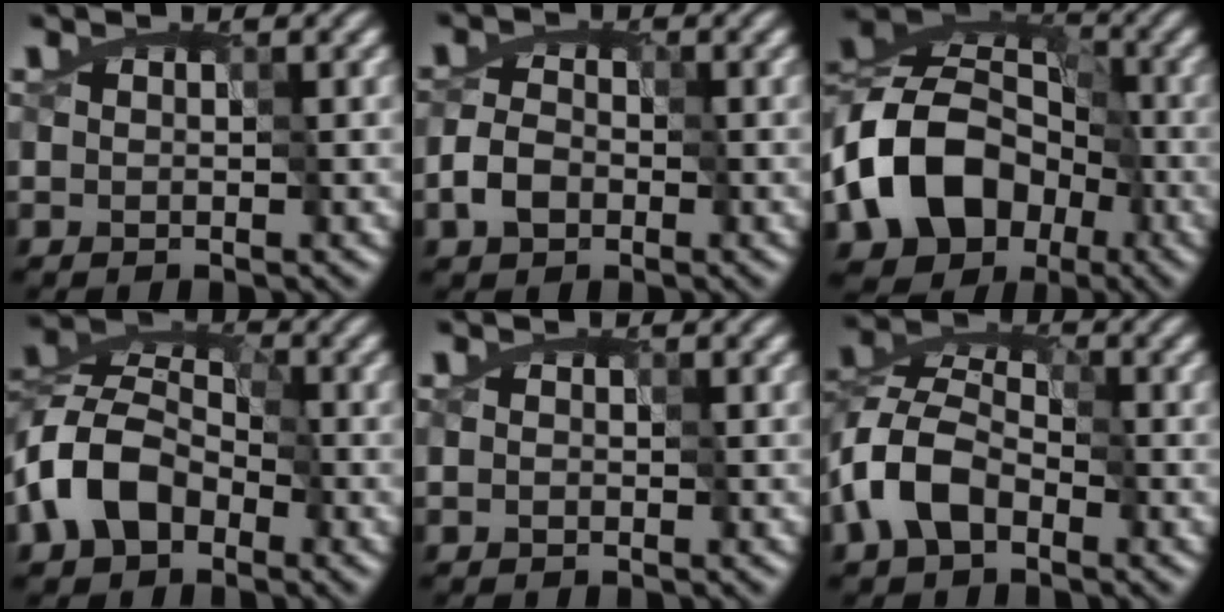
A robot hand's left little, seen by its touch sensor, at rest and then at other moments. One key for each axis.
{"total": 3.2, "fx": -2.6, "fy": 1.6, "fz": 1.0, "tx": -0.015, "ty": 0.002, "tz": -0.051}
{"total": 11.9, "fx": -5.7, "fy": 8.4, "fz": 6.2, "tx": -0.118, "ty": 0.004, "tz": -0.114}
{"total": 6.8, "fx": -4.9, "fy": 3.9, "fz": 2.8, "tx": -0.056, "ty": 0.012, "tz": -0.114}
{"total": 1.1, "fx": 0.1, "fy": 0.8, "fz": 0.7, "tx": -0.008, "ty": 0.007, "tz": -0.007}
{"total": 6.3, "fx": -4.6, "fy": 2.9, "fz": 3.2, "tx": -0.070, "ty": 0.012, "tz": -0.101}